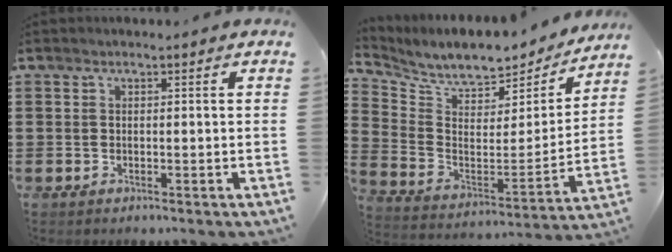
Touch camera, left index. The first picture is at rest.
{"total": 7.2, "force": [6.7, 1.6, 2.1], "torque": [-0.070, -0.057, 0.112]}